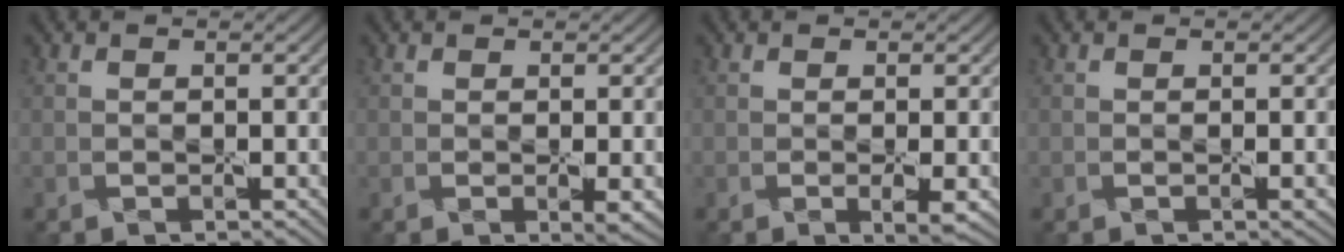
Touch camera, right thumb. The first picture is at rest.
{"total": 1.4, "force": [0.1, 0.2, 1.4], "torque": [-0.026, -0.004, 0.001]}
{"total": 1.7, "force": [-0.2, 0.2, 1.7], "torque": [-0.036, -0.005, -0.003]}
{"total": 0.8, "force": [-0.1, 0.0, 0.8], "torque": [-0.014, -0.001, -0.001]}